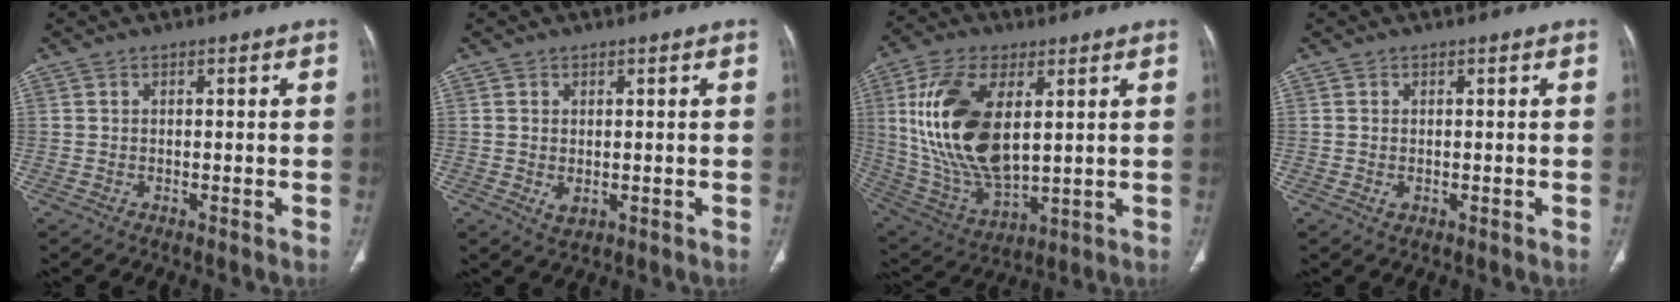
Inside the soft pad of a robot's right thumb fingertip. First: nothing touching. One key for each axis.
{"total": 2.2, "fx": -0.2, "fy": 1.5, "fz": 1.6, "tx": -0.028, "ty": -0.006, "tz": 0.005}
{"total": 21.1, "fx": 4.6, "fy": 10.7, "fz": 17.6, "tx": -0.348, "ty": -0.025, "tz": 0.093}
{"total": 1.1, "fx": -0.2, "fy": 0.9, "fz": 0.7, "tx": -0.014, "ty": 0.000, "tz": -0.001}